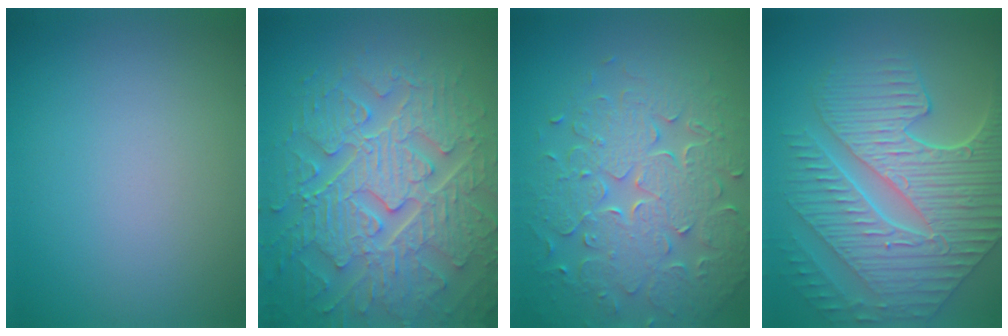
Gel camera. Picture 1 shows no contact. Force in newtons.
{"total": 9.6, "press": 7.0, "slide": 6.6}
{"total": 7.9, "press": 5.7, "slide": 5.5}
{"total": 10.0, "press": 7.1, "slide": 7.0}